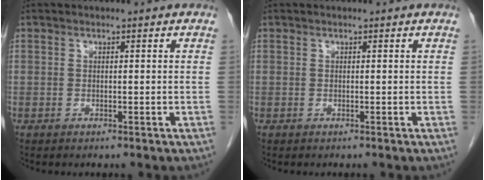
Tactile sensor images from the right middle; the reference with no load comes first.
{"total": 0.0}